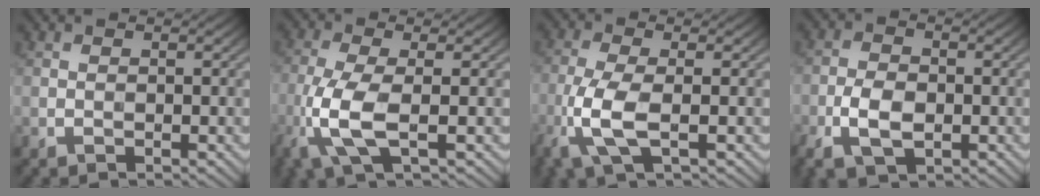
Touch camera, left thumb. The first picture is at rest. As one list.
[{"total": 7.6, "force": [-2.2, 2.5, 6.8], "torque": [-0.167, 0.000, -0.053]}, {"total": 6.9, "force": [-2.2, 2.4, 6.1], "torque": [-0.147, -0.001, -0.053]}, {"total": 5.8, "force": [-2.2, 3.1, 4.4], "torque": [-0.099, -0.007, -0.048]}]